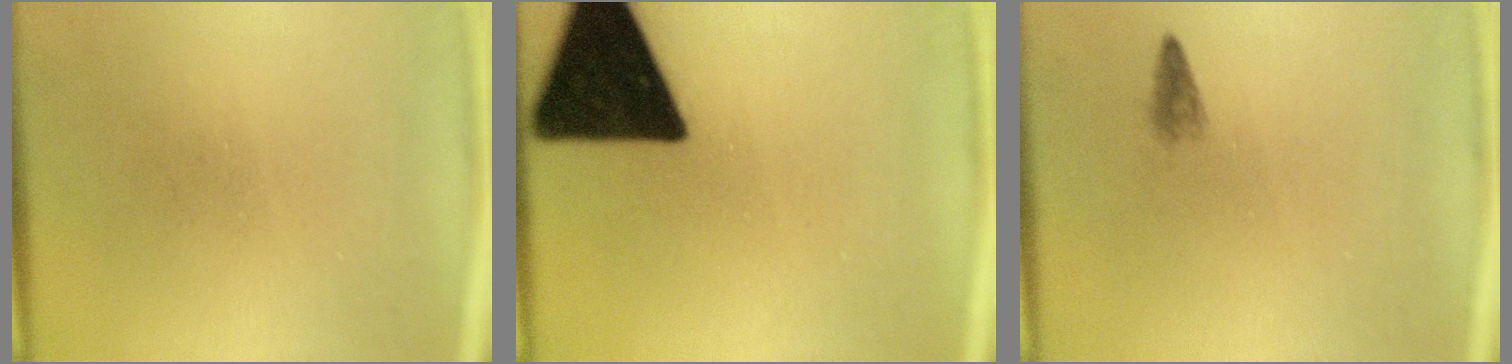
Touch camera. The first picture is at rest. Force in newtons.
{"total": 19.1}
{"total": 1.1}